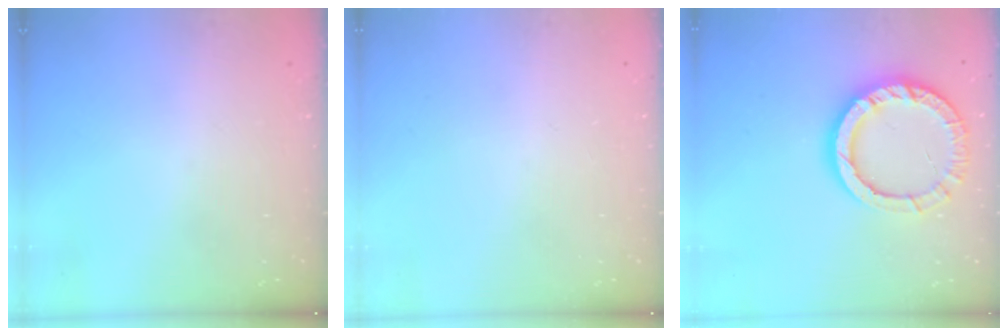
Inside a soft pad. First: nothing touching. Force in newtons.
{"total": 0.0}
{"total": 14.0, "press": 14.0, "slide": 1.2}